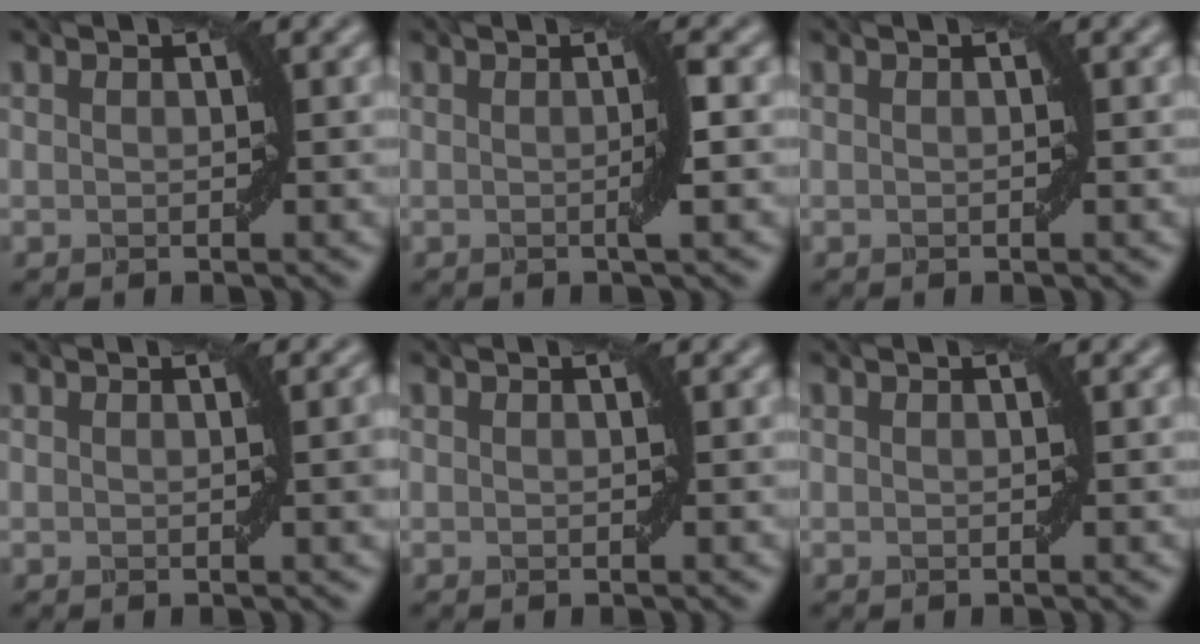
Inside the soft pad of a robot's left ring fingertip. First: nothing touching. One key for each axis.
{"total": 1.8, "fx": -0.1, "fy": 0.1, "fz": 1.8, "tx": -0.032, "ty": -0.002, "tz": -0.005}
{"total": 0.0}
{"total": 1.5, "fx": 0.1, "fy": 0.1, "fz": 1.5, "tx": -0.016, "ty": 0.001, "tz": 0.001}
{"total": 0.0}
{"total": 0.0}